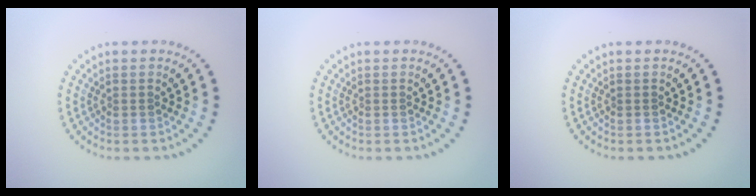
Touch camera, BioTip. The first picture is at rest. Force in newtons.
{"total": 0.0}
{"total": 0.0}